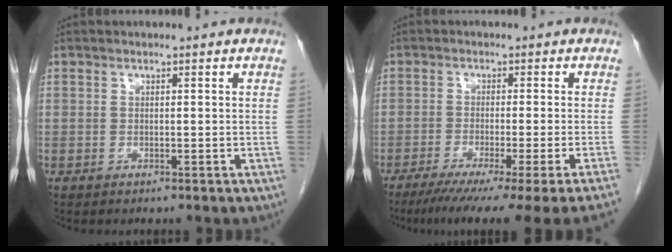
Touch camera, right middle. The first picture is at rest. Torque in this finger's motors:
{"motor_torque": [1.08, -1.06, 0.14, 0.08]}